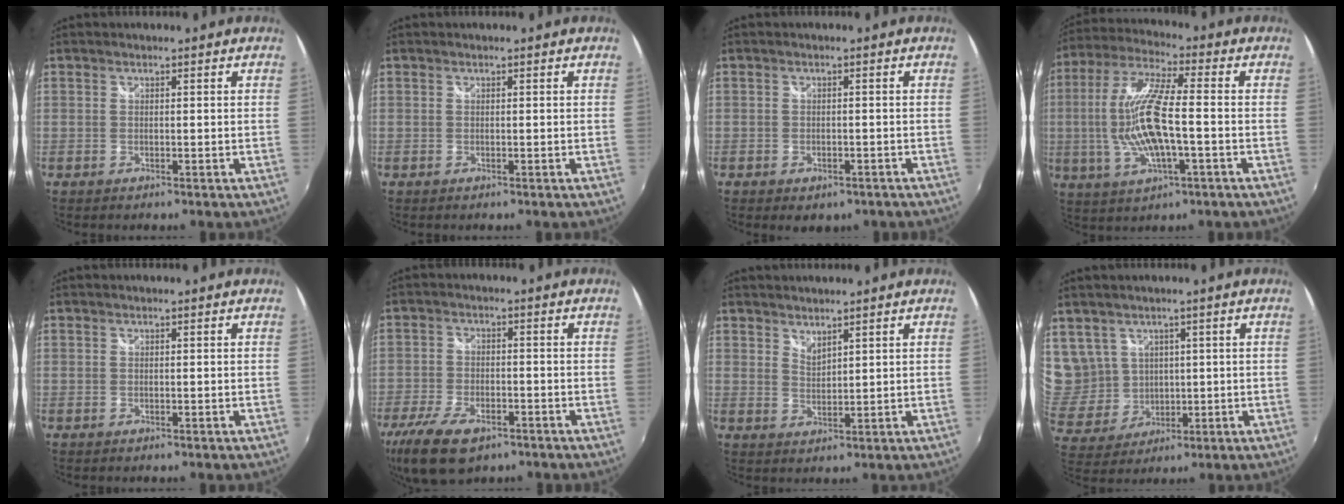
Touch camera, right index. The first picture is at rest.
{"total": 0.0}
{"total": 3.9, "force": [-2.3, 2.4, 2.0], "torque": [-0.041, -0.012, -0.024]}
{"total": 14.5, "force": [-2.1, 3.5, 13.9], "torque": [-0.278, -0.004, -0.037]}
{"total": 0.0}
{"total": 13.5, "force": [-8.6, 6.4, 8.3], "torque": [-0.202, -0.037, -0.154]}
{"total": 2.5, "force": [2.3, 0.6, 0.7], "torque": [-0.010, -0.001, 0.041]}
{"total": 10.5, "force": [4.8, 8.8, 3.2], "torque": [-0.079, 0.014, 0.122]}